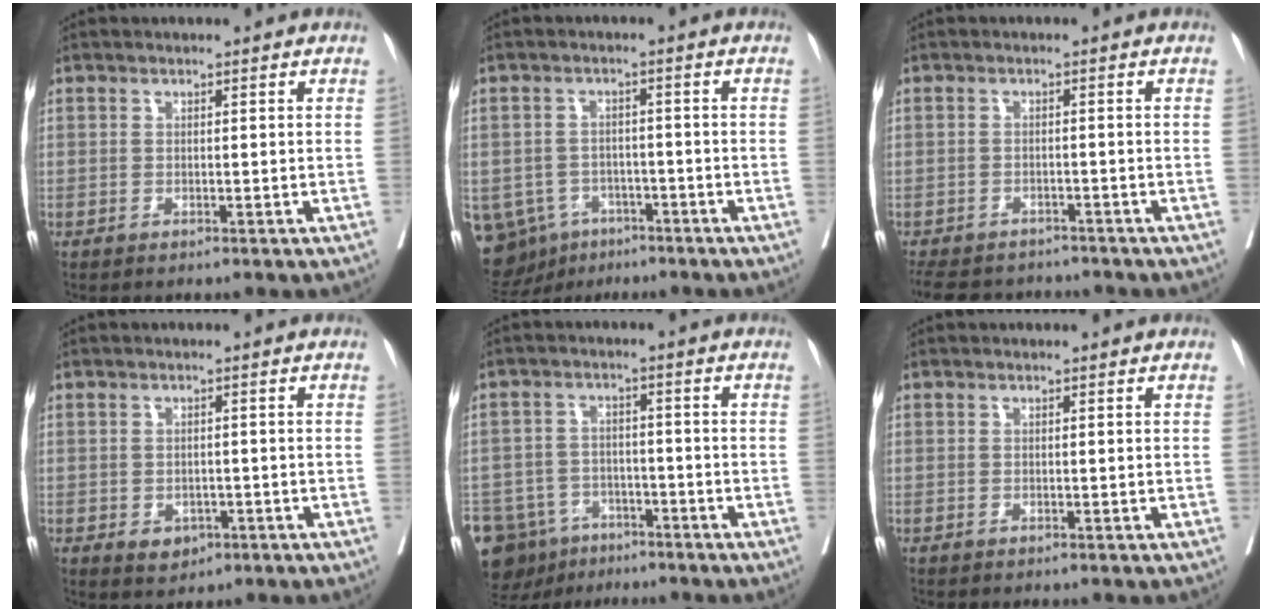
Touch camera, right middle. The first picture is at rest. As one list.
[{"total": 13.0, "force": [-7.2, 10.0, 4.2], "torque": [-0.120, 0.008, -0.094]}, {"total": 11.7, "force": [-10.3, 4.2, 3.7], "torque": [-0.095, -0.006, -0.137]}, {"total": 3.4, "force": [-1.5, 2.5, 1.6], "torque": [-0.018, 0.001, -0.012]}, {"total": 14.4, "force": [-9.5, 9.5, 5.1], "torque": [-0.134, -0.001, -0.141]}, {"total": 0.0}]